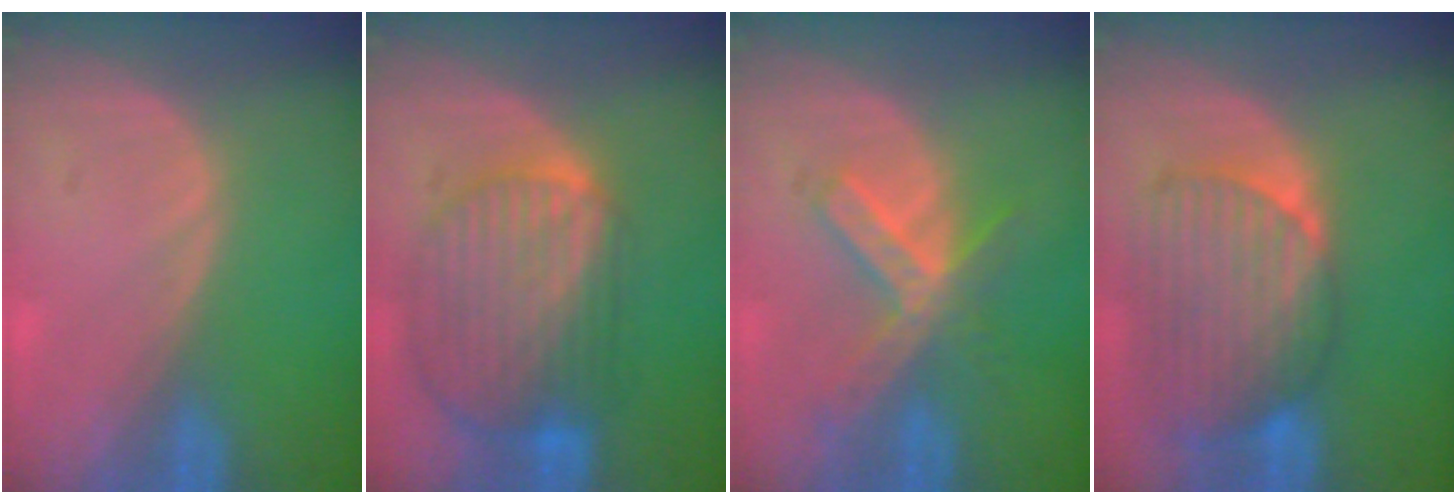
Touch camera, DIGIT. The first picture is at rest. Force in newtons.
{"total": 10.4, "press": 8.8, "slide": 5.5}
{"total": 6.3, "press": 5.8, "slide": 2.4}
{"total": 9.8, "press": 8.5, "slide": 4.8}